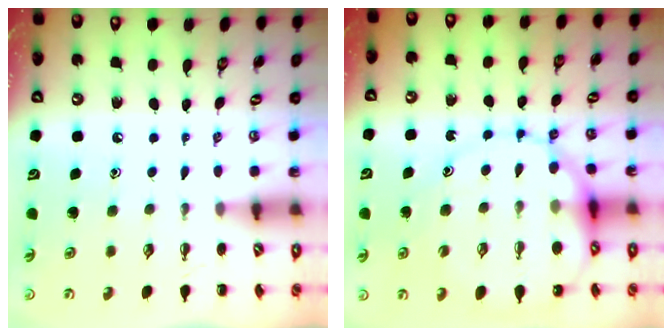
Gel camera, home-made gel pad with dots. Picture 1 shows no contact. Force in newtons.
{"total": 15.0, "press": 14.5, "slide": 3.7}